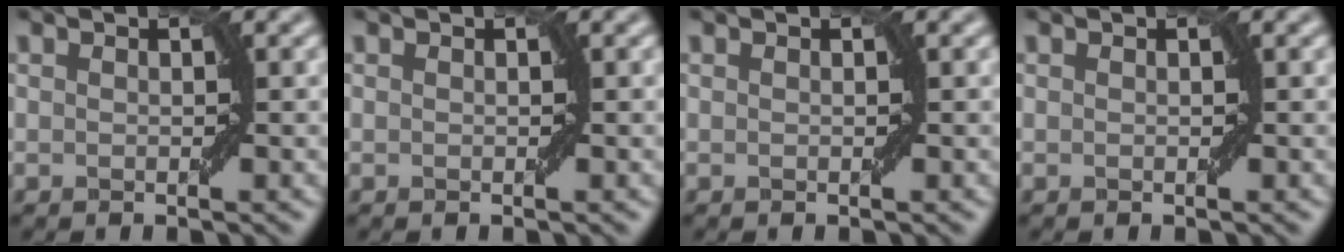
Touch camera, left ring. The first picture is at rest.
{"total": 0.0}
{"total": 0.0}
{"total": 0.0}